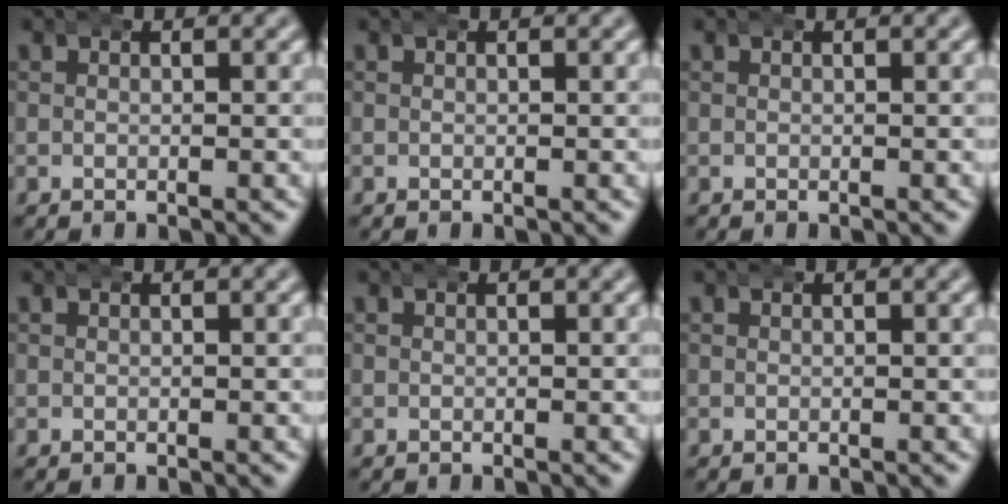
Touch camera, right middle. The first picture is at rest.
{"total": 0.0}
{"total": 0.0}
{"total": 0.0}
{"total": 0.0}
{"total": 0.0}